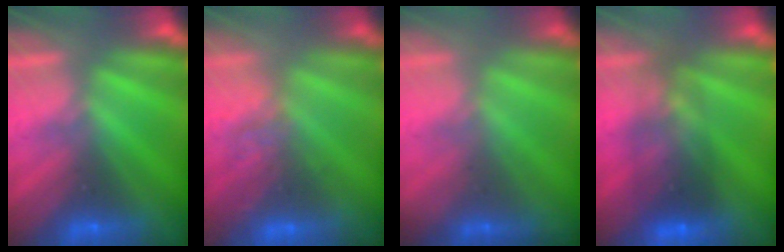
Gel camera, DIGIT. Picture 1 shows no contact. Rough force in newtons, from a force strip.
{"total": 2.9}
{"total": 1.8}
{"total": 7.3}